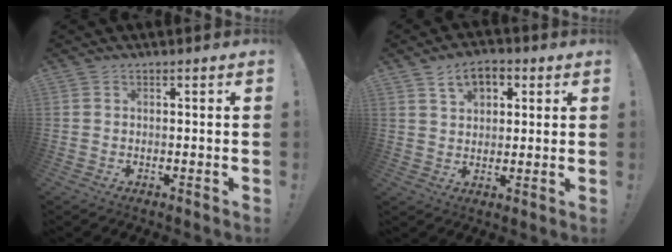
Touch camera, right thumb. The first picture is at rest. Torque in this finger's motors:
{"motor_torque": [0.00, 0.02, 0.17, 0.28, 0.00]}